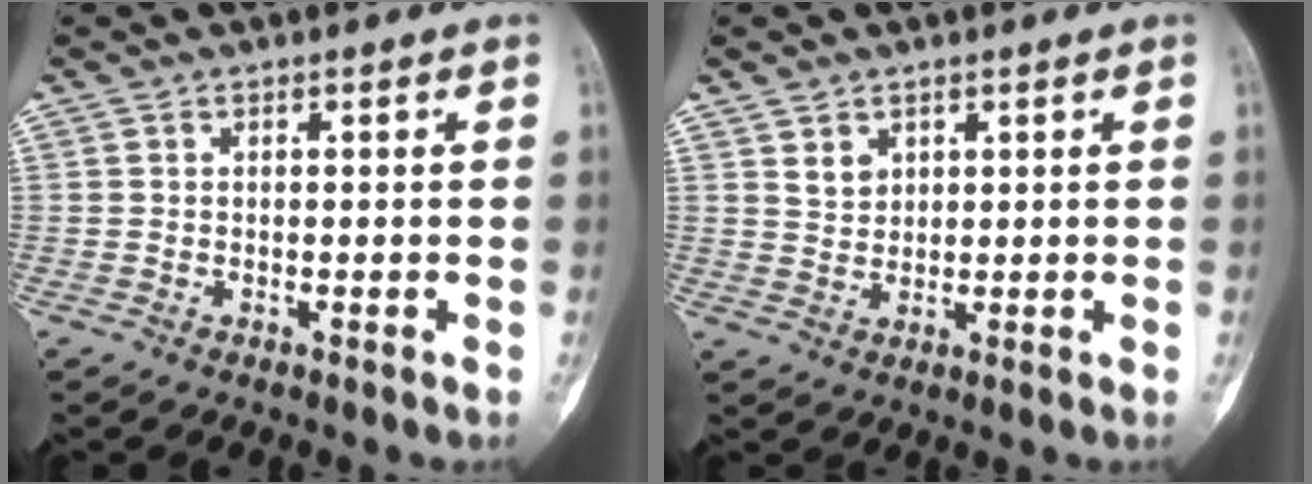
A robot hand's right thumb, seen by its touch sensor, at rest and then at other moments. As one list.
[{"total": 2.8, "force": [1.6, 2.0, 1.1], "torque": [-0.007, -0.013, 0.033]}]